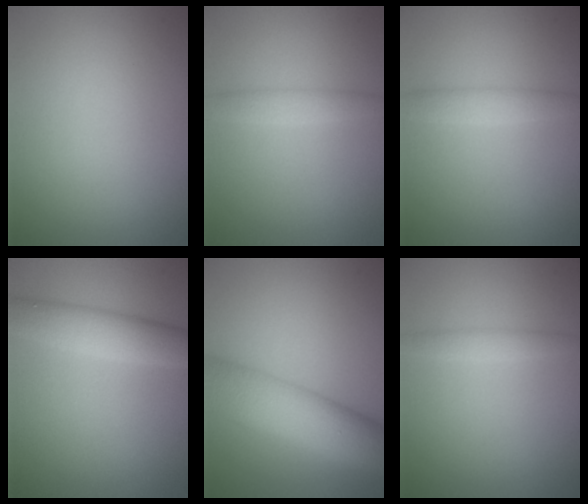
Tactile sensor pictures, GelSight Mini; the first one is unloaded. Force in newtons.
{"total": 1.6, "press": 1.6, "slide": 0.0}
{"total": 1.8, "press": 1.8, "slide": 0.1}
{"total": 4.0, "press": 4.0, "slide": 0.2}
{"total": 9.0, "press": 9.0, "slide": 0.2}
{"total": 1.3, "press": 1.3, "slide": 0.1}